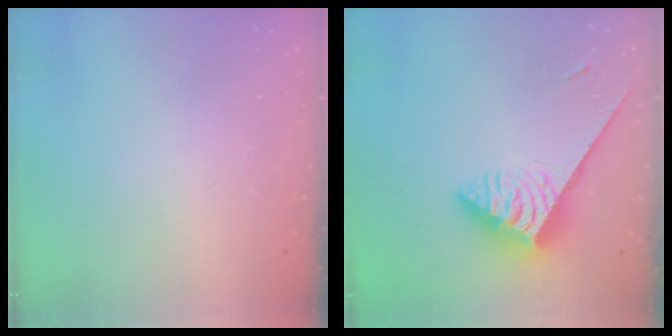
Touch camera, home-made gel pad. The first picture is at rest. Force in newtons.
{"total": 4.6, "press": 4.5, "slide": 0.7}